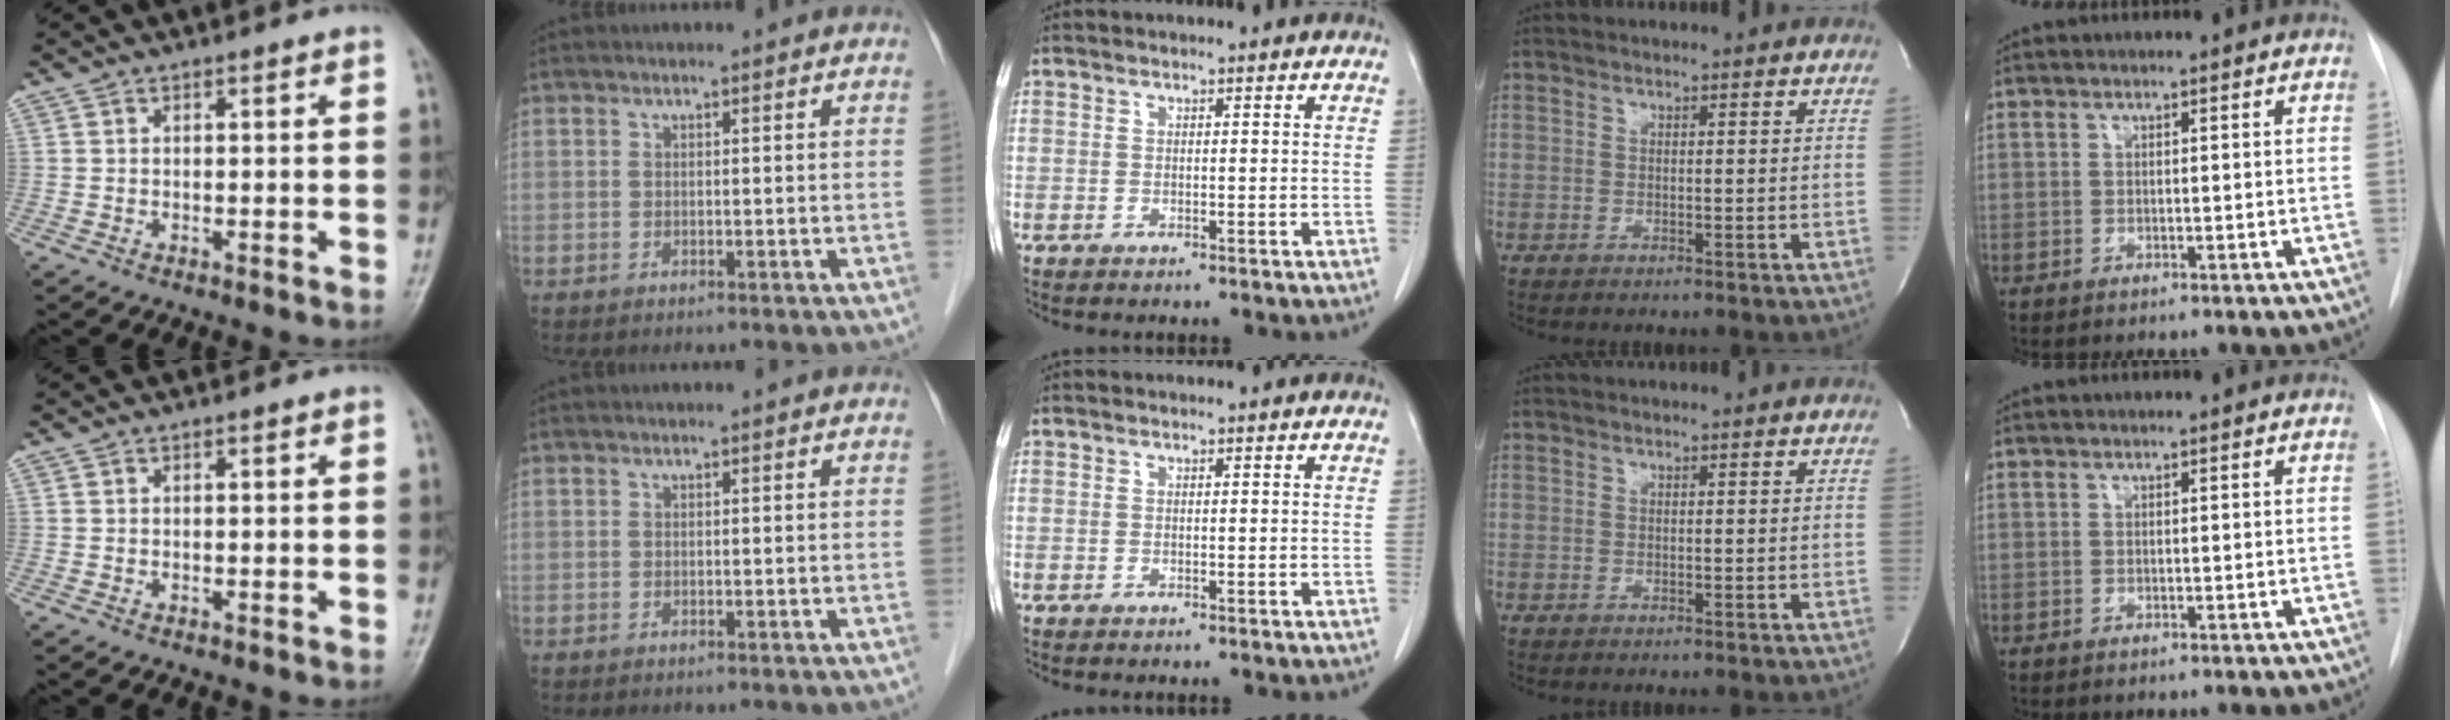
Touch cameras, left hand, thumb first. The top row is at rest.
{}